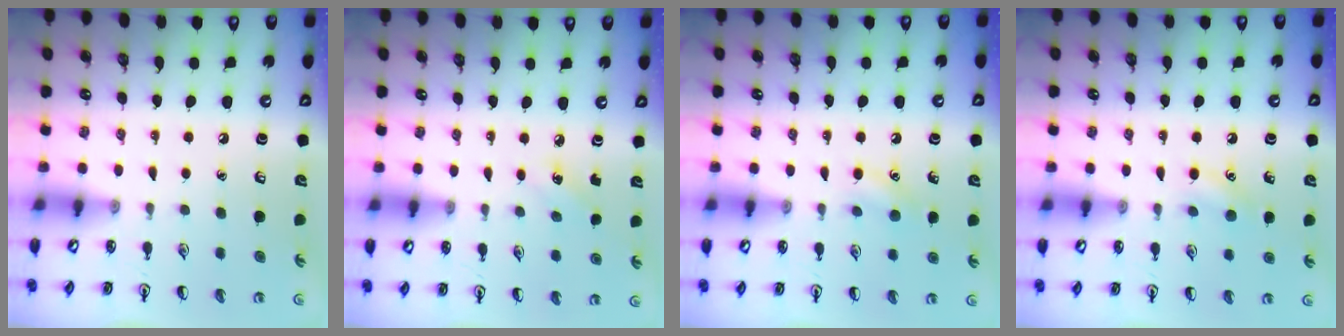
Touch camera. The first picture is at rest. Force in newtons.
{"total": 1.9, "press": 1.8, "slide": 0.7}
{"total": 7.6, "press": 7.2, "slide": 2.4}
{"total": 7.6, "press": 7.2, "slide": 2.4}